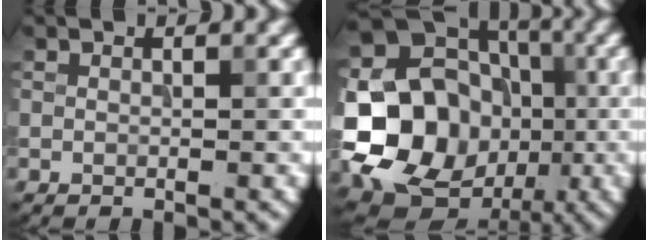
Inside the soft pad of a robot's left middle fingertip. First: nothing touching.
{"total": 19.6, "force": [-2.7, 17.3, 8.9], "torque": [-0.189, 0.001, -0.072]}